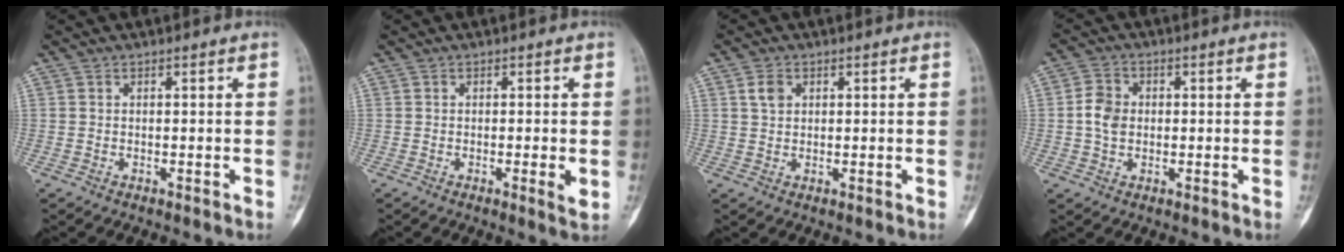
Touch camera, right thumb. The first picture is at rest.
{"total": 2.6, "force": [-0.3, 0.3, 2.5], "torque": [-0.045, -0.009, -0.008]}
{"total": 2.6, "force": [1.0, 1.9, 1.5], "torque": [-0.021, 0.001, 0.020]}
{"total": 4.9, "force": [0.0, 3.9, 3.0], "torque": [-0.048, 0.007, -0.005]}